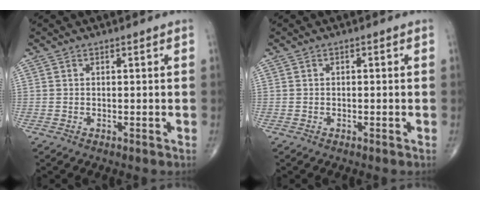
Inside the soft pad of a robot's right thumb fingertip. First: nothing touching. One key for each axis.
{"total": 0.5, "fx": -0.1, "fy": 0.3, "fz": 0.4, "tx": -0.005, "ty": 0.001, "tz": -0.003}